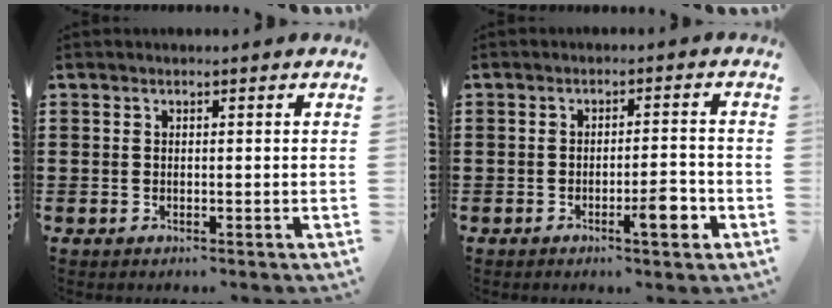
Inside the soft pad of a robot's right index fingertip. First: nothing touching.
{"total": 5.2, "force": [-2.4, 0.9, 4.5], "torque": [-0.060, -0.004, -0.039]}